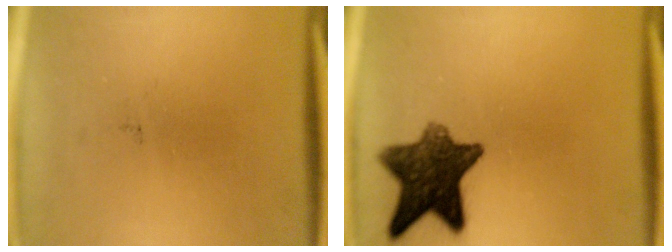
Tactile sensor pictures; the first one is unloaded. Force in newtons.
{"total": 11.0}